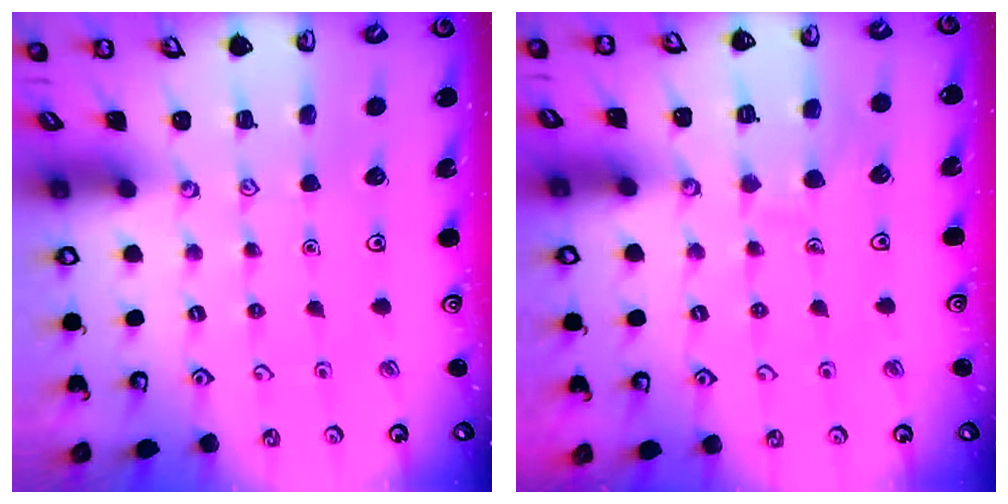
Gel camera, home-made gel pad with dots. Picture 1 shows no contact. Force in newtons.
{"total": 6.2, "press": 6.1, "slide": 0.7}